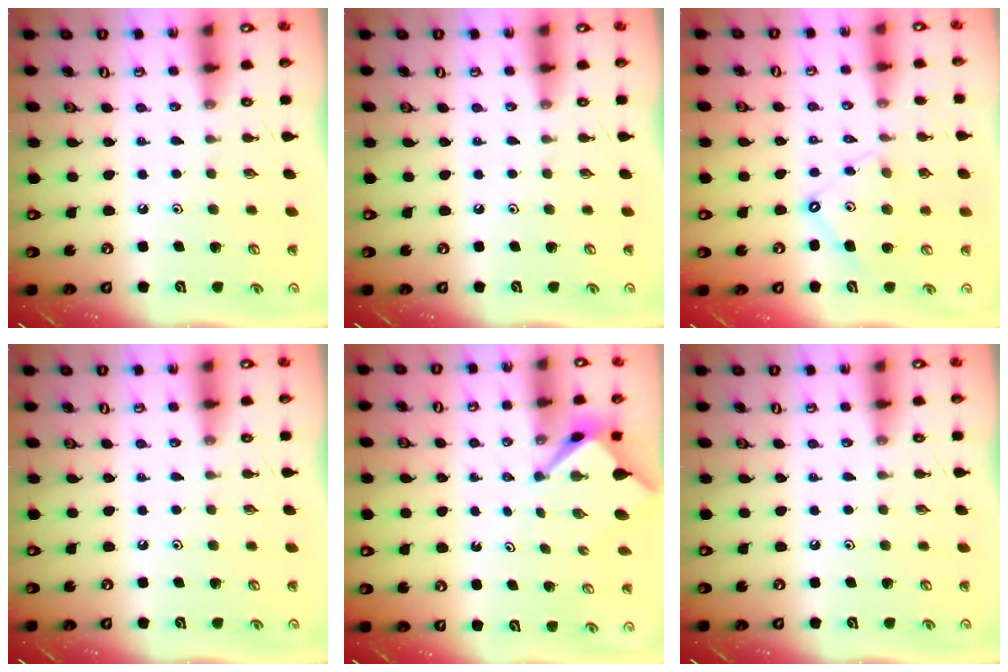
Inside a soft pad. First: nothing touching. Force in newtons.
{"total": 0.0}
{"total": 8.3, "press": 8.2, "slide": 0.7}
{"total": 0.0}
{"total": 2.6, "press": 2.6, "slide": 0.3}
{"total": 0.0}